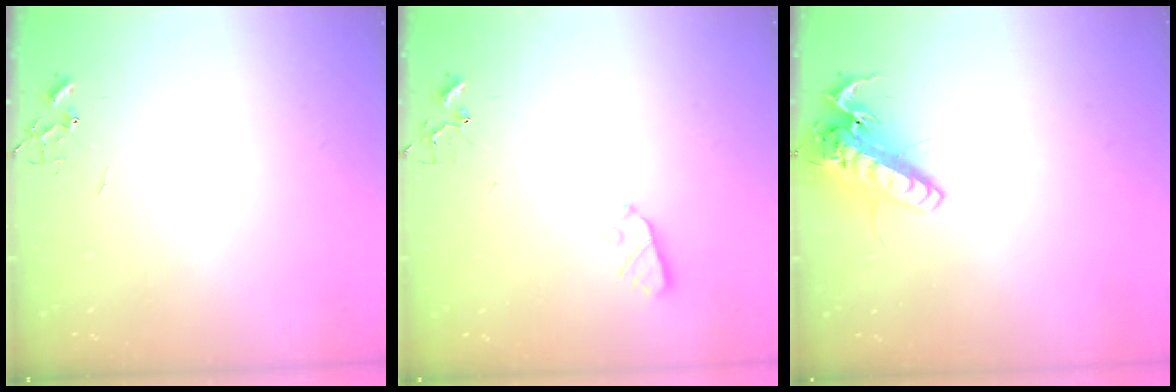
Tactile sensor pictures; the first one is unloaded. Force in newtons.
{"total": 6.2, "press": 6.2, "slide": 0.3}
{"total": 16.4, "press": 16.1, "slide": 3.2}